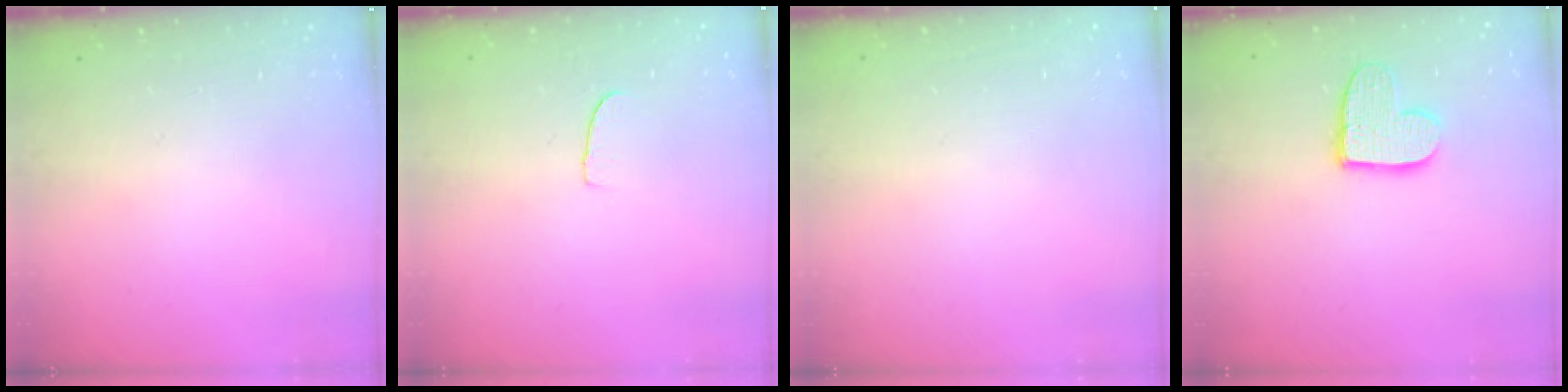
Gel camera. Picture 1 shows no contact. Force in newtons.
{"total": 4.2, "press": 4.2, "slide": 0.4}
{"total": 0.0}
{"total": 10.9, "press": 10.8, "slide": 0.9}